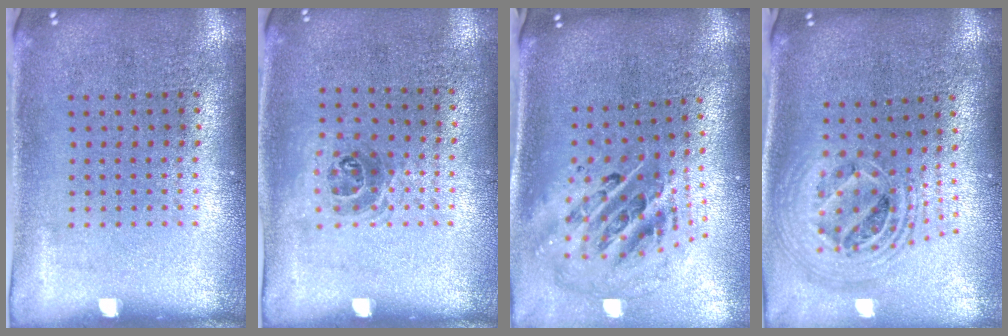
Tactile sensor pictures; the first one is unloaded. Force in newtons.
{"total": 1.0, "press": 0.7, "slide": 0.6}
{"total": 2.9, "press": 1.9, "slide": 2.1}
{"total": 2.3, "press": 1.8, "slide": 1.5}